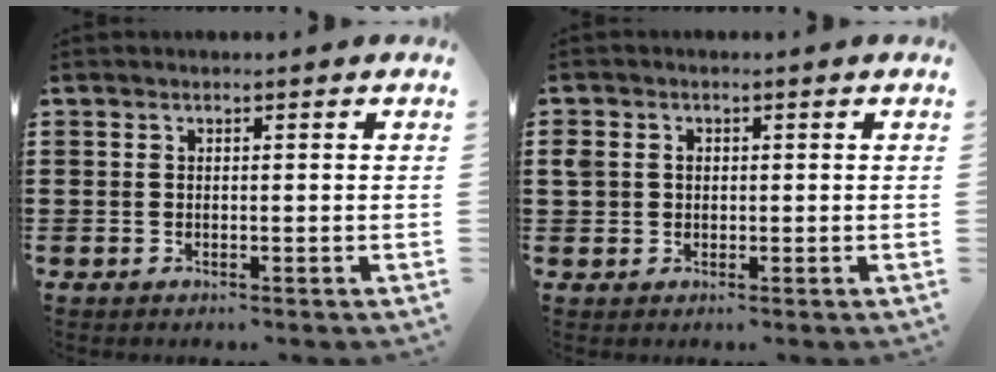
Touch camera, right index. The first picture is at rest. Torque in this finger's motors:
{"motor_torque": [0.09, -0.04, 0.03, 0.06]}